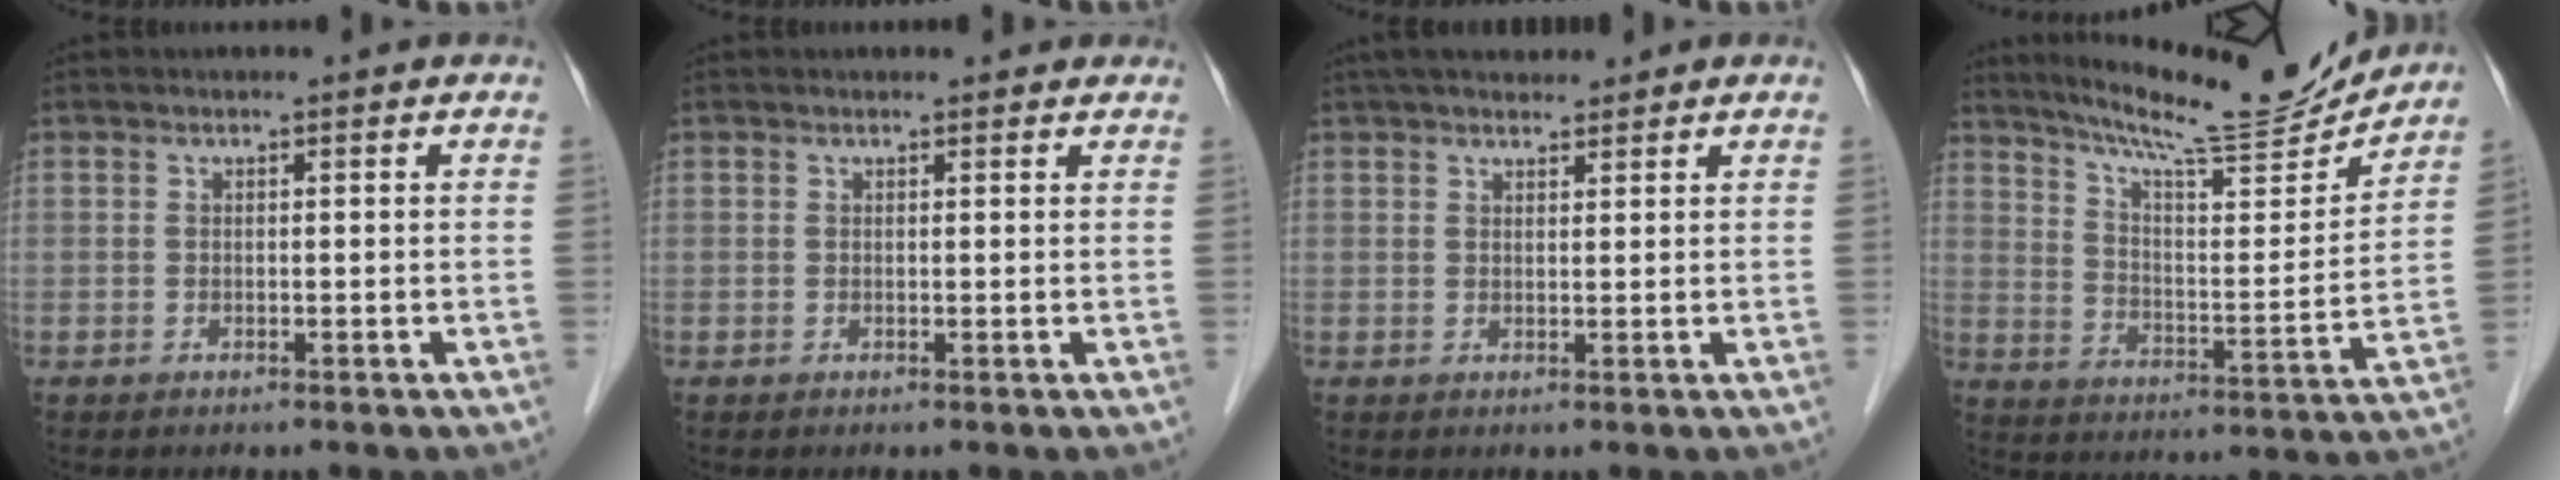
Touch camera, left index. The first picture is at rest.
{"total": 3.2, "force": [2.9, 1.2, 0.7], "torque": [-0.005, 0.015, 0.027]}
{"total": 6.7, "force": [5.7, 1.8, 2.9], "torque": [-0.040, 0.025, 0.092]}
{"total": 18.0, "force": [16.8, 1.0, 6.5], "torque": [-0.112, -0.033, 0.248]}